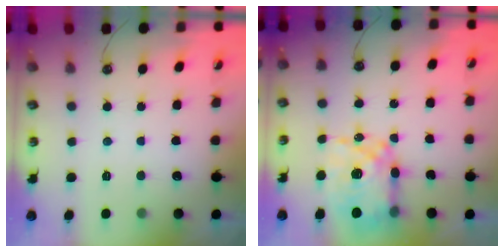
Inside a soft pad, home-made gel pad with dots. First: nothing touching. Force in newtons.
{"total": 15.5, "press": 15.4, "slide": 1.3}